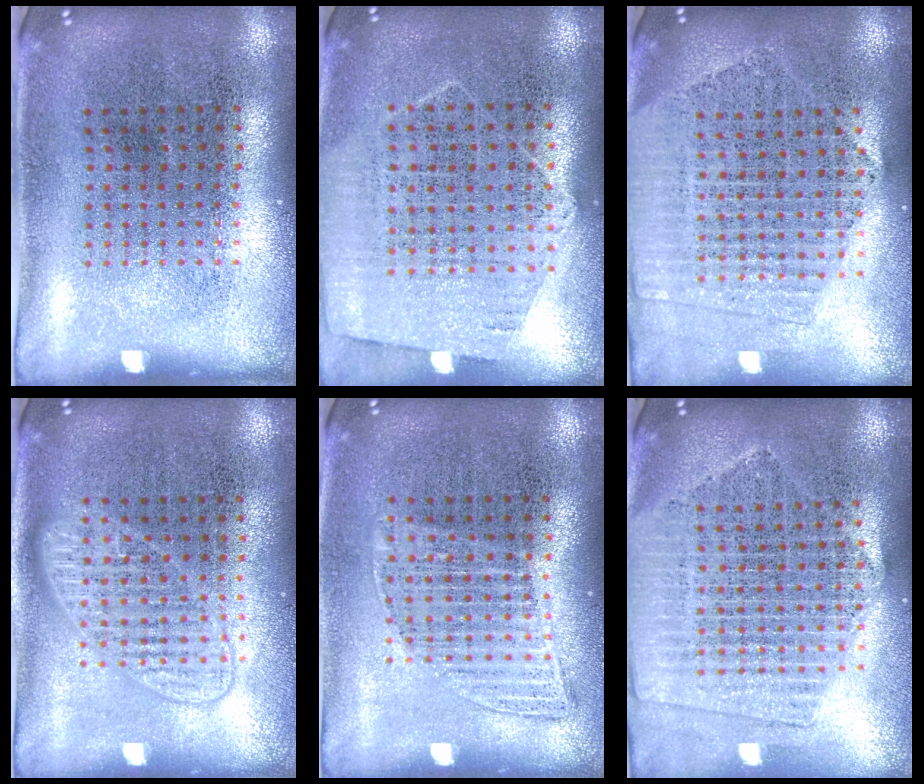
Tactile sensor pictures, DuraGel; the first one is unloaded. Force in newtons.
{"total": 1.2, "press": 1.1, "slide": 0.6}
{"total": 2.1, "press": 1.9, "slide": 0.9}
{"total": 1.5, "press": 1.4, "slide": 0.2}
{"total": 1.2, "press": 1.0, "slide": 0.6}
{"total": 2.1, "press": 1.9, "slide": 0.8}